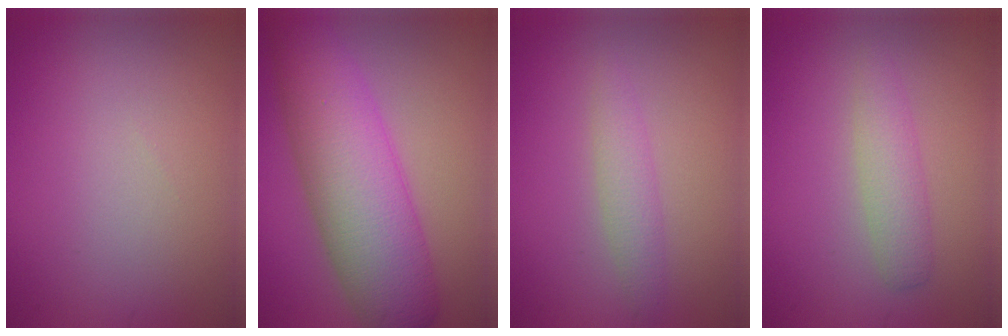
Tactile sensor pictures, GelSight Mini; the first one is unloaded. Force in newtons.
{"total": 9.3, "press": 9.3, "slide": 0.3}
{"total": 2.0, "press": 2.0, "slide": 0.0}
{"total": 2.3, "press": 2.3, "slide": 0.0}